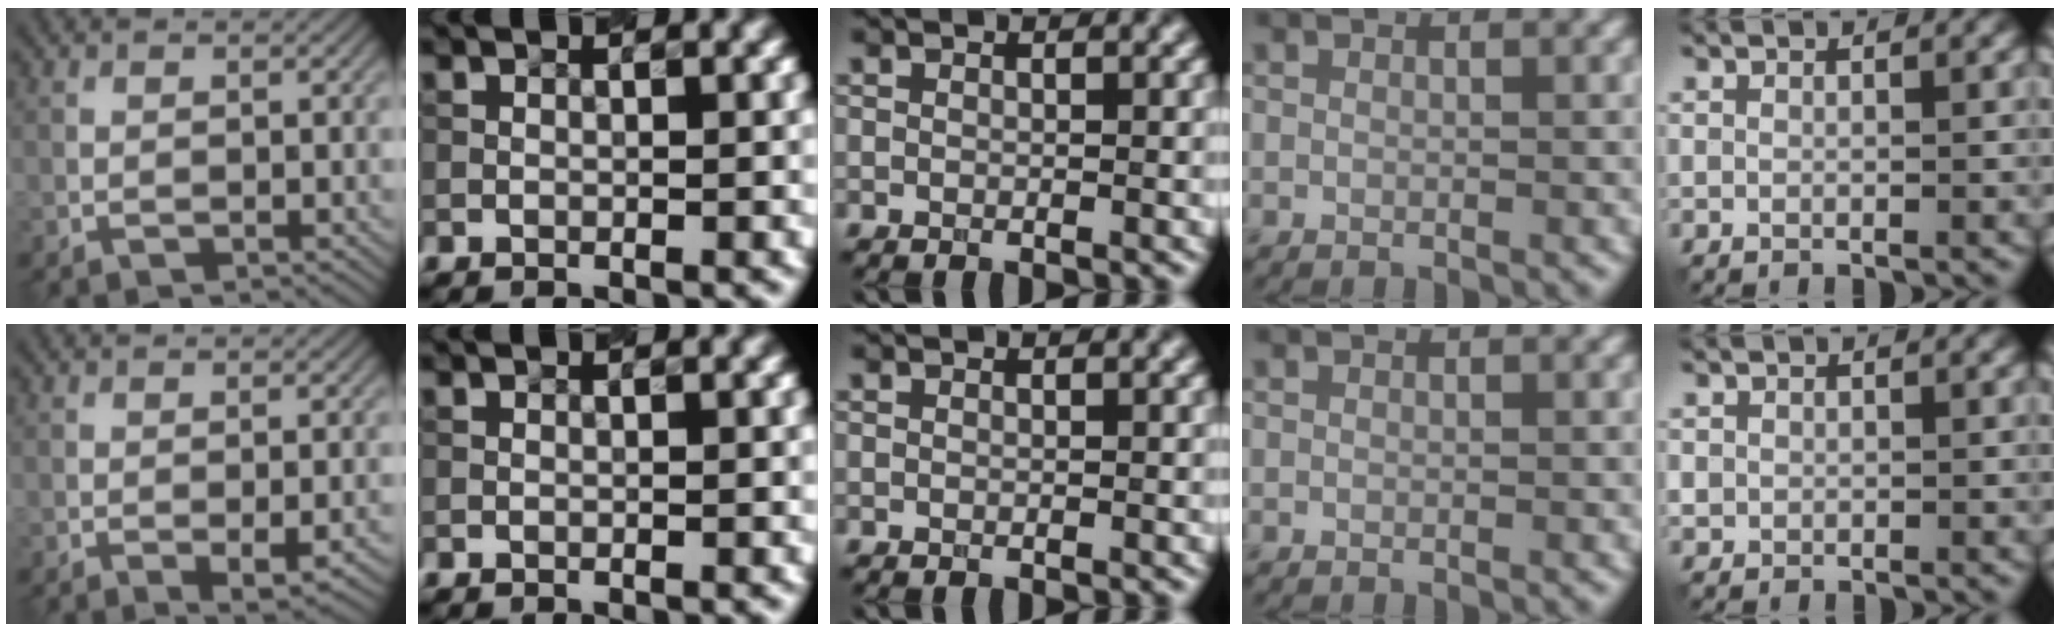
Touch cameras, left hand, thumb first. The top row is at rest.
{"thumb": {"total": 3.5, "force": [-1.4, 1.1, 3.0], "torque": [-0.046, -0.003, -0.018]}, "little": {"total": 0.8, "force": [0.1, 0.8, 0.1], "torque": [0.005, -0.003, 0.001]}}